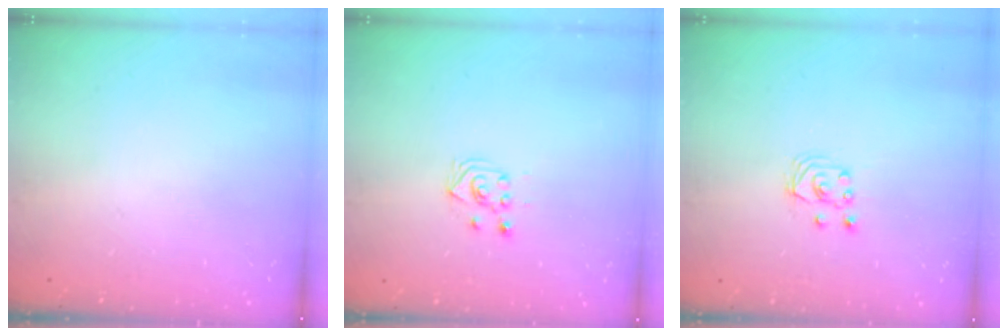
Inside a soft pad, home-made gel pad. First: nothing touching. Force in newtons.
{"total": 3.4, "press": 3.3, "slide": 0.9}
{"total": 2.6, "press": 2.6, "slide": 0.3}